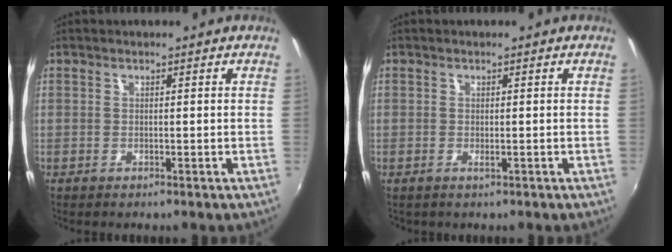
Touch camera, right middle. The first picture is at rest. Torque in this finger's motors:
{"motor_torque": [1.08, -1.06, -0.03, 0.03]}